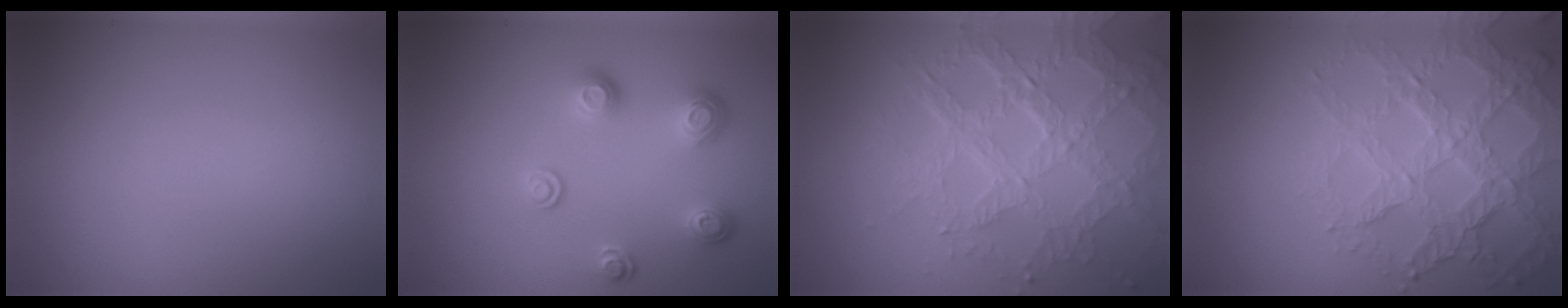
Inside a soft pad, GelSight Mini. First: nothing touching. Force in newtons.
{"total": 3.3, "press": 2.6, "slide": 2.0}
{"total": 7.2, "press": 5.3, "slide": 4.9}
{"total": 7.3, "press": 5.1, "slide": 5.1}